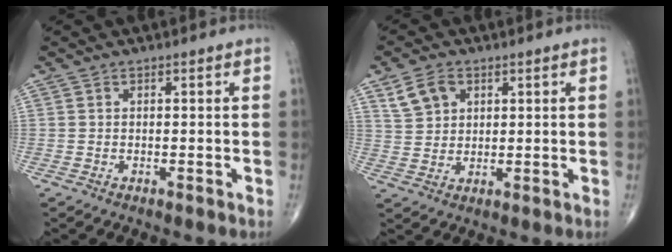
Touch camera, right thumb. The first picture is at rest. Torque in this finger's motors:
{"motor_torque": [-0.41, 0.64, 0.20, -0.05, 0.03]}